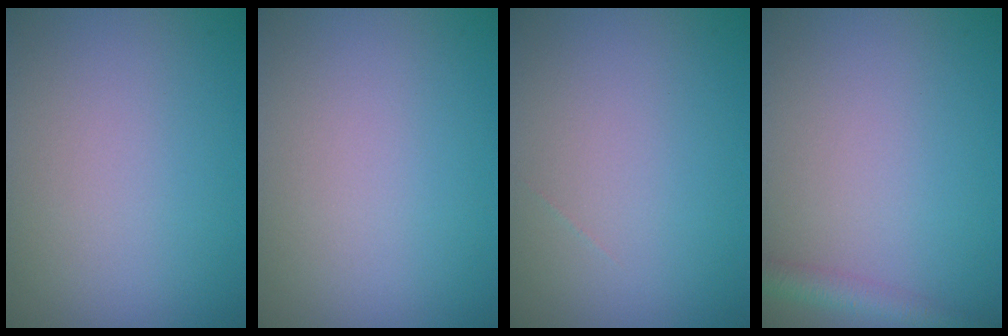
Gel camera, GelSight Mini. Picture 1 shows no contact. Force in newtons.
{"total": 0.0}
{"total": 0.0}
{"total": 2.2, "press": 2.2, "slide": 0.1}